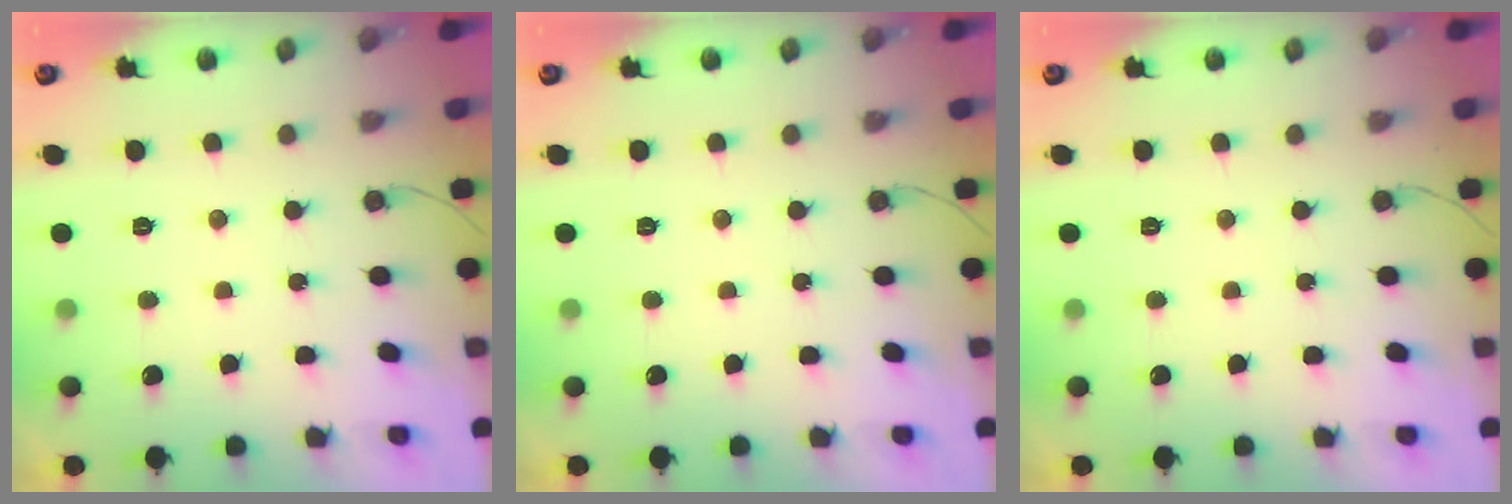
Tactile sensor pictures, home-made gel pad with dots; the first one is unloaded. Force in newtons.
{"total": 0.0}
{"total": 0.0}